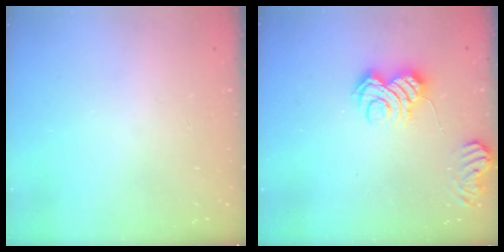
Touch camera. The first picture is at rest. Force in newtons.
{"total": 7.6, "press": 7.6, "slide": 0.7}